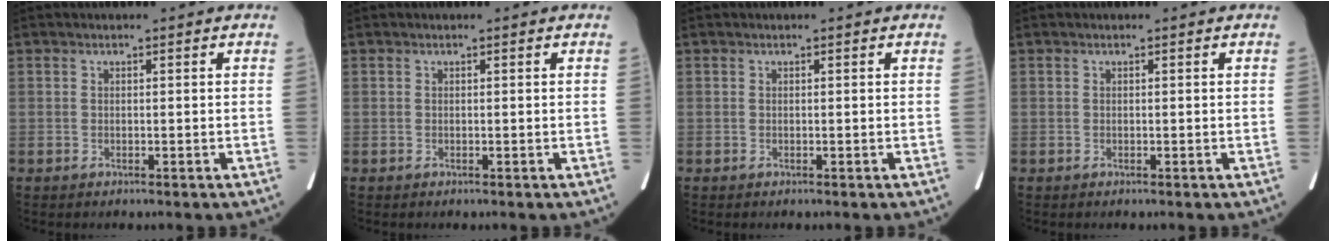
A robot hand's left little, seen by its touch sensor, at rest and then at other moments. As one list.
[{"total": 0.0}, {"total": 0.0}, {"total": 0.0}]